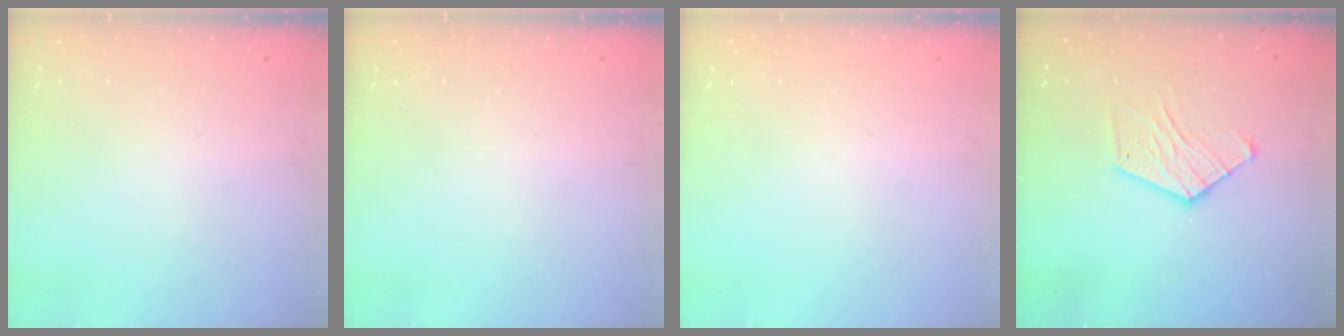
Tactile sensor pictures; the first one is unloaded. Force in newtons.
{"total": 0.0}
{"total": 0.0}
{"total": 8.8, "press": 8.8, "slide": 0.3}